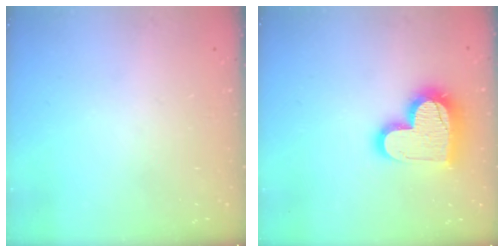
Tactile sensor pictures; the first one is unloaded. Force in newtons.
{"total": 17.0, "press": 16.9, "slide": 1.3}